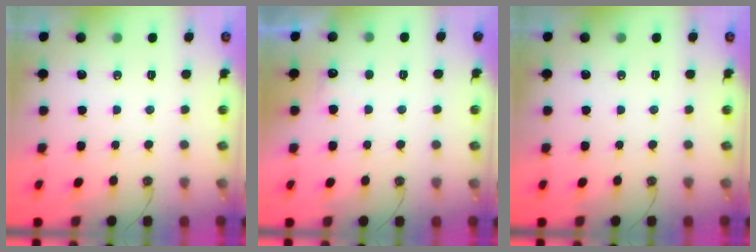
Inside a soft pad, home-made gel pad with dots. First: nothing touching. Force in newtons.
{"total": 3.7, "press": 3.5, "slide": 1.1}
{"total": 0.0}